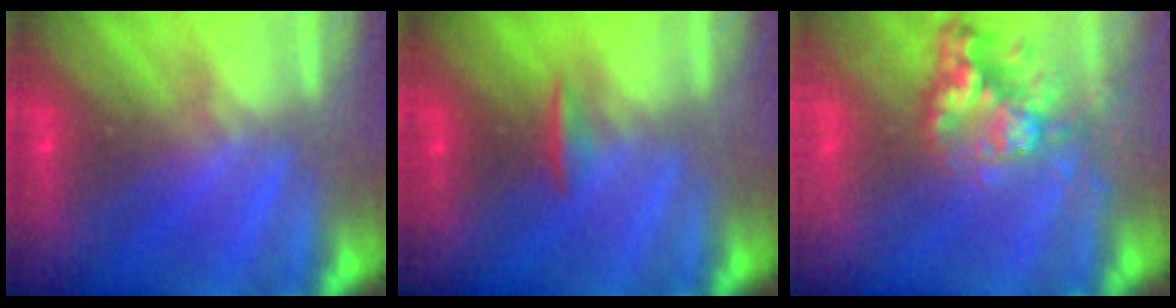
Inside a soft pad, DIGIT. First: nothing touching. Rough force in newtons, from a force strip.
{"total": 1.5}
{"total": 6.5}